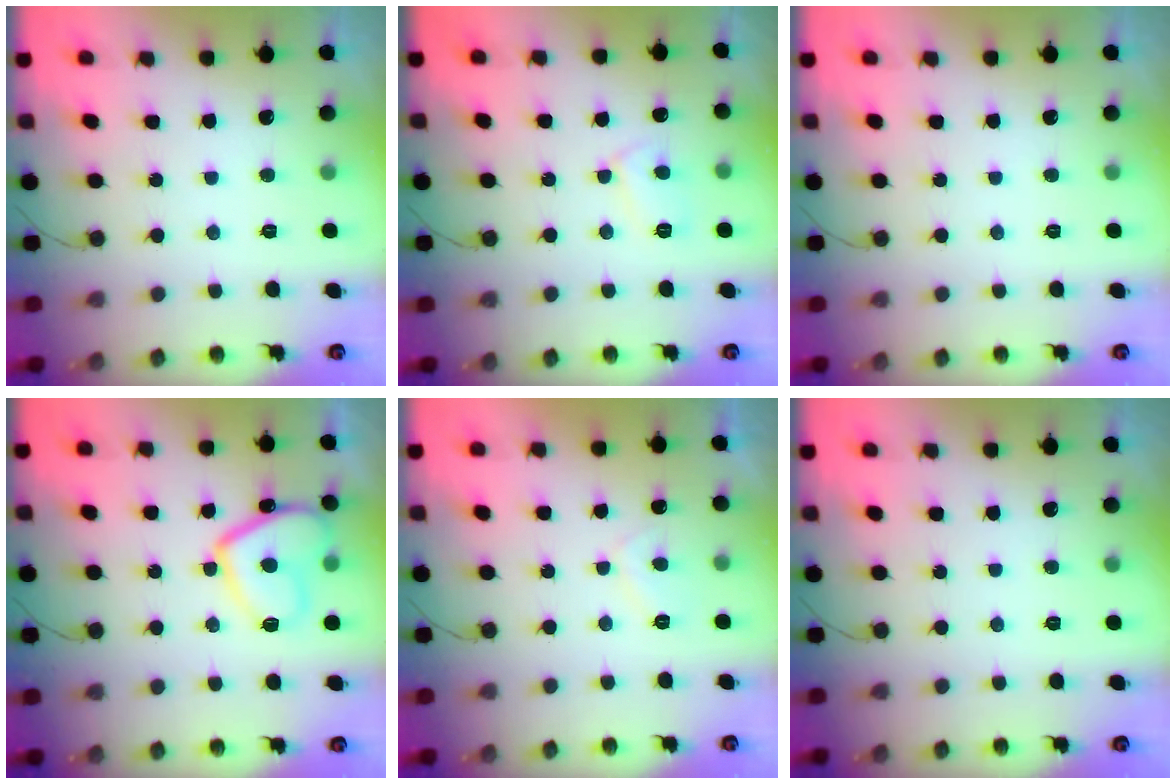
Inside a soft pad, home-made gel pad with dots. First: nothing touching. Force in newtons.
{"total": 5.2, "press": 5.2, "slide": 0.3}
{"total": 0.0}
{"total": 12.0, "press": 11.8, "slide": 1.6}
{"total": 2.7, "press": 2.6, "slide": 0.8}
{"total": 0.0}